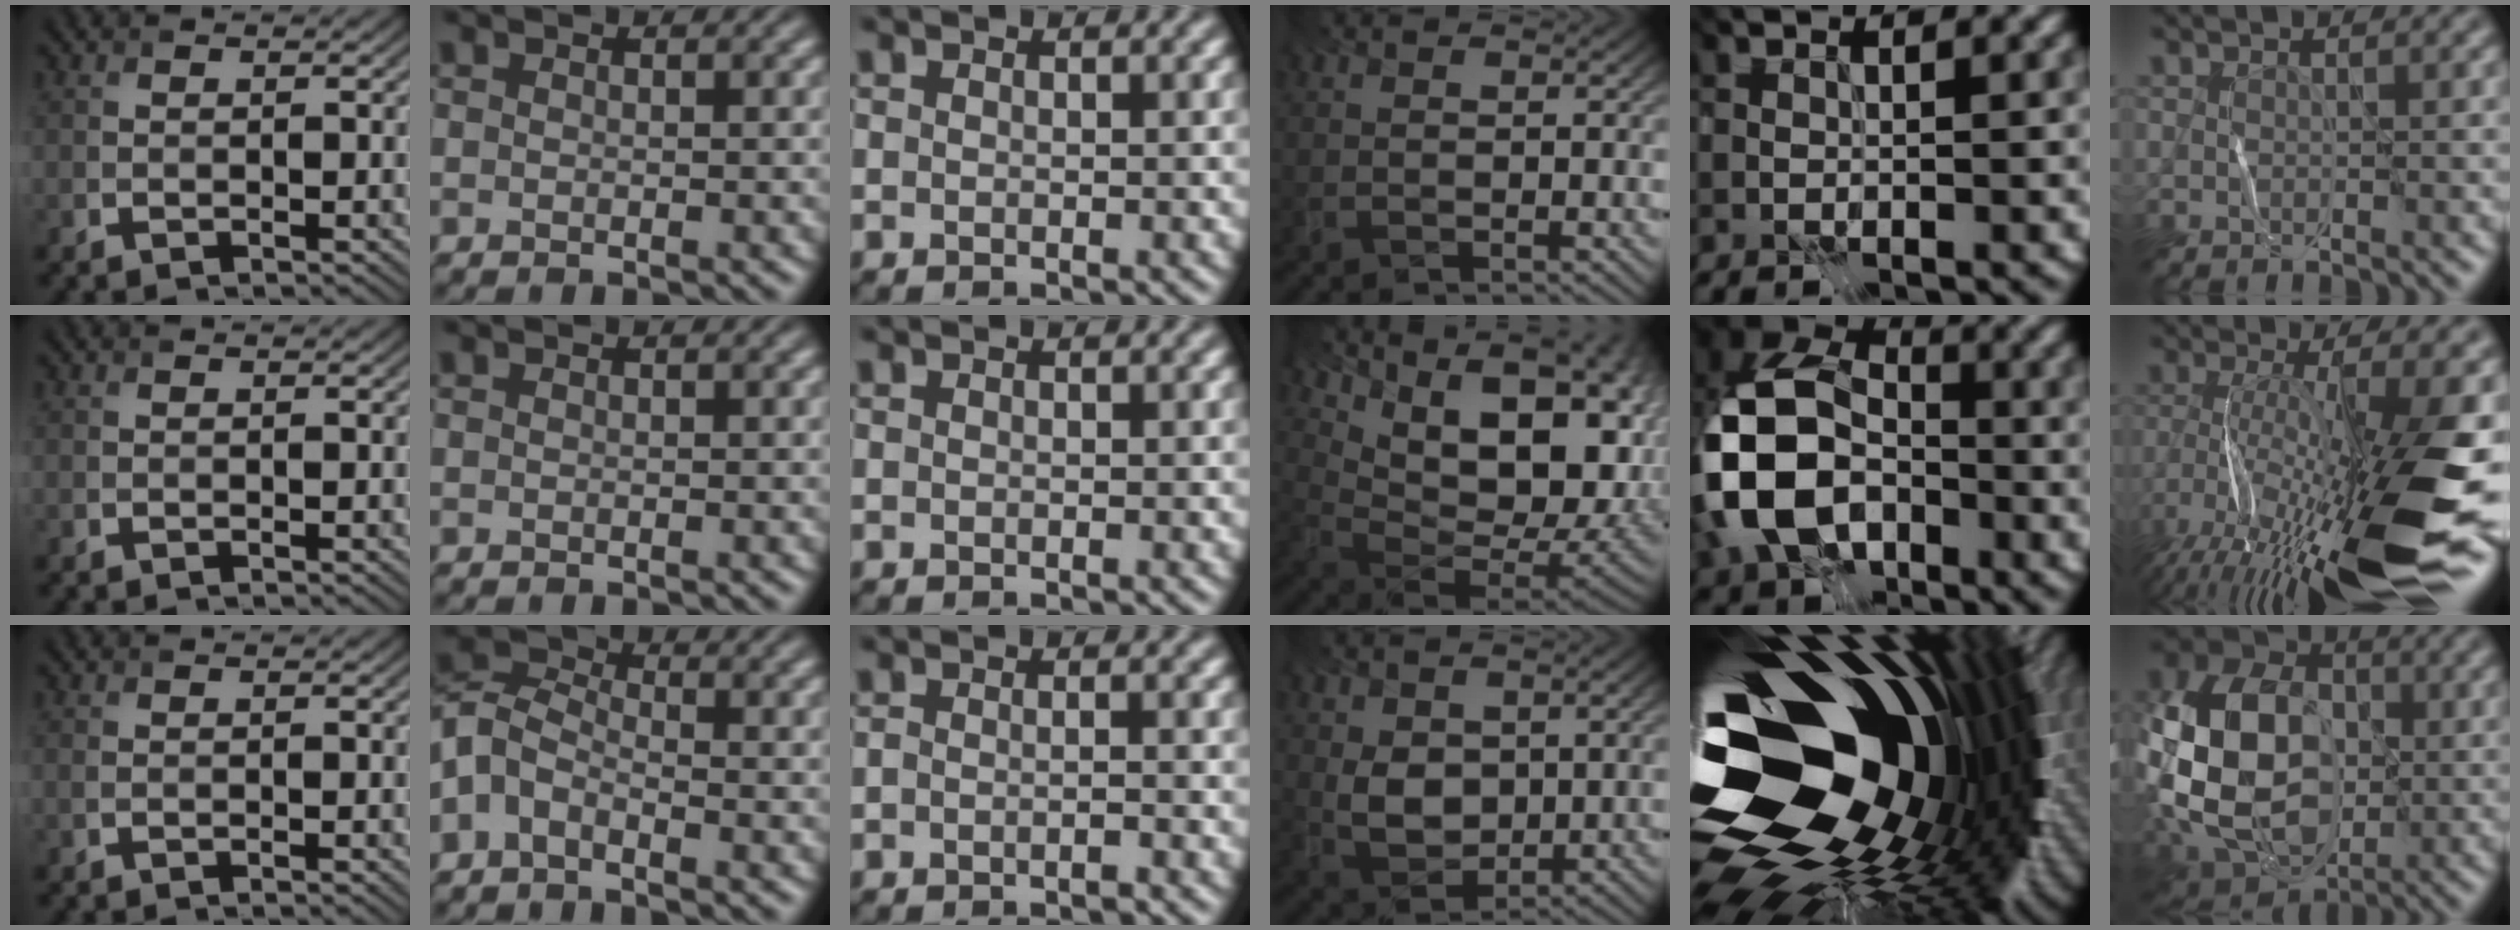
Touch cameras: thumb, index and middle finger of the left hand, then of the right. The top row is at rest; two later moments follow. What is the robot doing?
{"motion": "wrap", "object": "wrapping paper"}